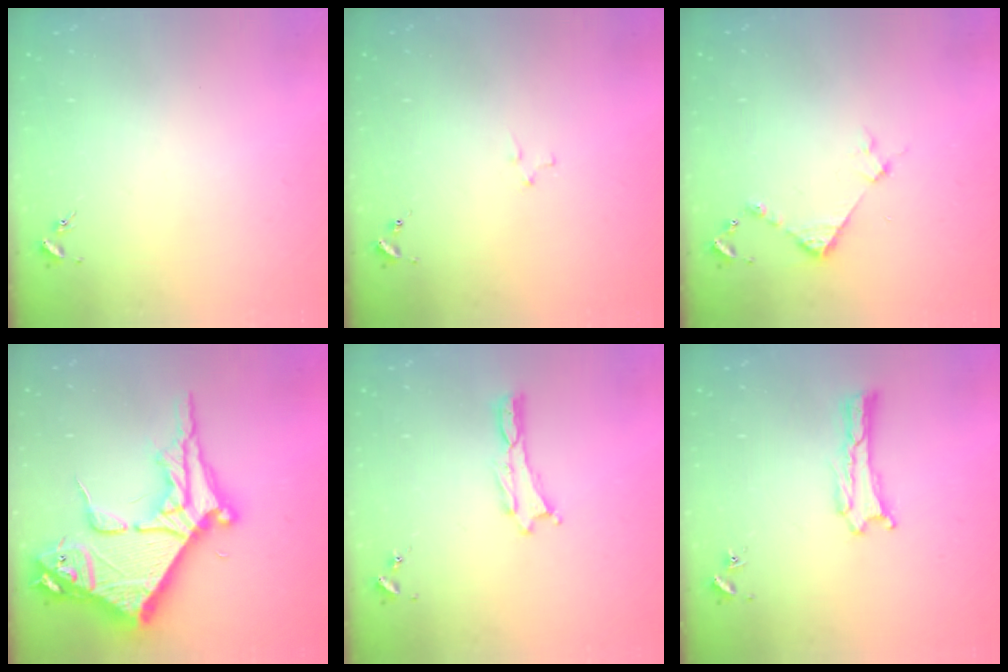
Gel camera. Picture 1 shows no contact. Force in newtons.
{"total": 2.1, "press": 2.1, "slide": 0.2}
{"total": 3.5, "press": 3.5, "slide": 0.3}
{"total": 15.7, "press": 15.6, "slide": 1.7}
{"total": 0.0}
{"total": 0.8, "press": 0.8, "slide": 0.0}